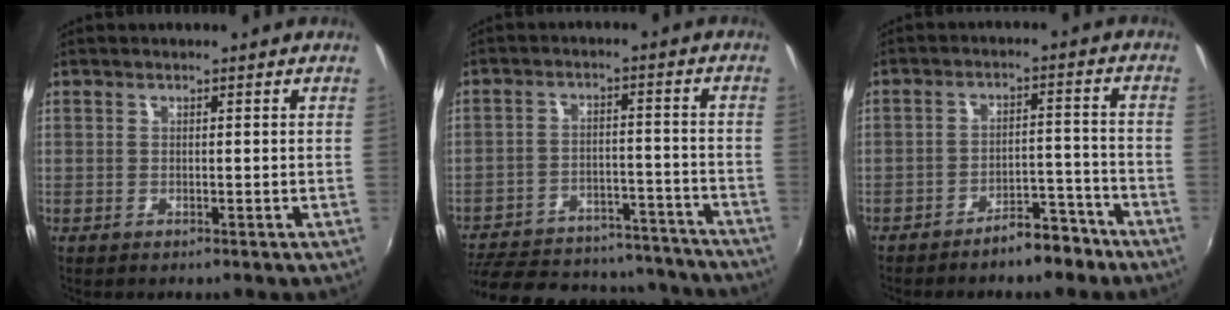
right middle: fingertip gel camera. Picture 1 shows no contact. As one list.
[{"total": 27.3, "force": [-23.0, 10.3, 10.5], "torque": [-0.225, 0.011, -0.291]}, {"total": 6.8, "force": [-5.6, 2.5, 3.1], "torque": [-0.052, 0.022, -0.068]}]